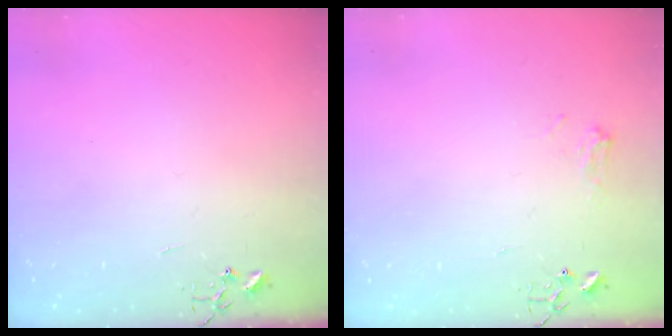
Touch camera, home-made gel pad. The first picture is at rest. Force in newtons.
{"total": 6.4, "press": 6.4, "slide": 0.2}